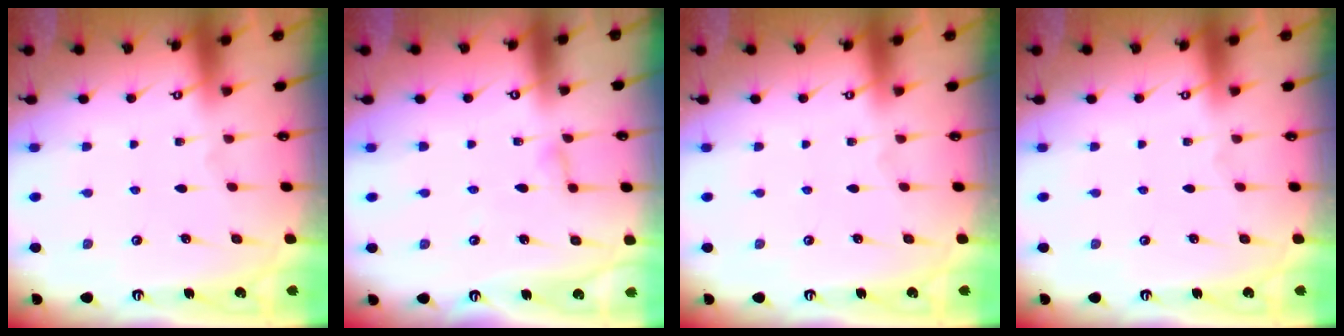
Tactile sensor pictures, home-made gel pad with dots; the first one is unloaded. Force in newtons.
{"total": 3.0, "press": 3.0, "slide": 0.3}
{"total": 0.0}
{"total": 0.0}